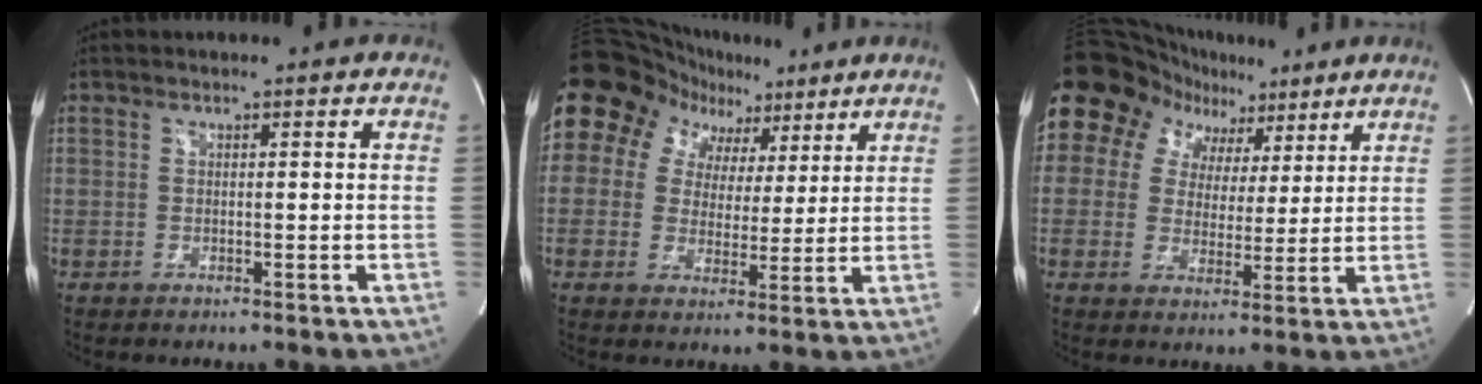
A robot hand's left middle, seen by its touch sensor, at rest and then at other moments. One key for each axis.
{"total": 12.6, "fx": 7.3, "fy": 9.7, "fz": 3.5, "tx": -0.065, "ty": 0.052, "tz": 0.113}
{"total": 11.6, "fx": 7.2, "fy": 8.6, "fz": 3.1, "tx": -0.056, "ty": 0.044, "tz": 0.111}